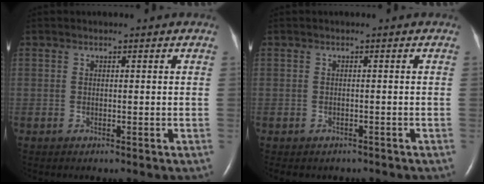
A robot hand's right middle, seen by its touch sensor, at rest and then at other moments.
{"total": 4.0, "force": [-3.3, 2.0, 0.9], "torque": [-0.012, 0.003, -0.037]}